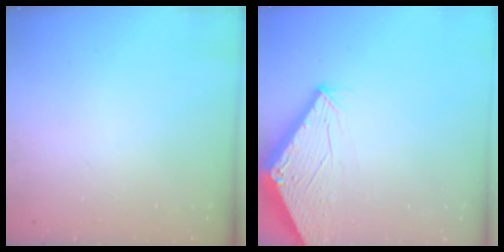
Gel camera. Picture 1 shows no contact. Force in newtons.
{"total": 2.8, "press": 2.8, "slide": 0.1}